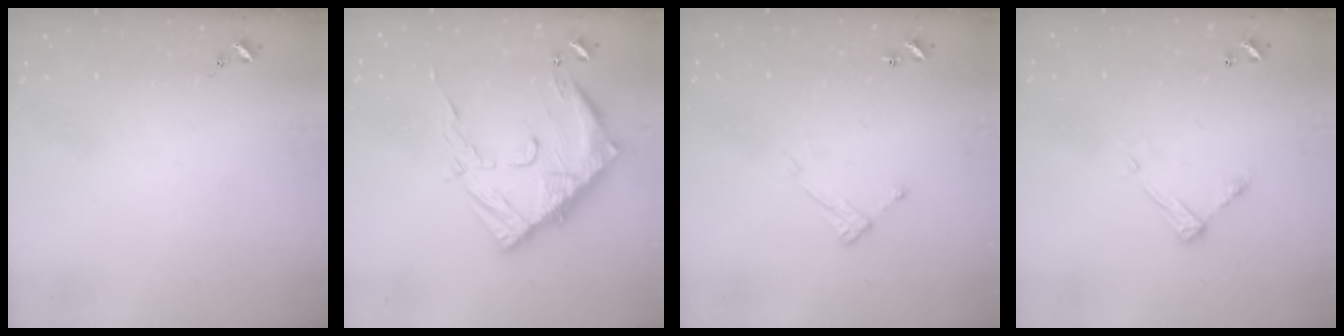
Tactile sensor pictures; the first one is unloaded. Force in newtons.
{"total": 19.6, "press": 19.5, "slide": 2.0}
{"total": 7.3, "press": 7.3, "slide": 0.4}
{"total": 7.9, "press": 7.9, "slide": 0.3}